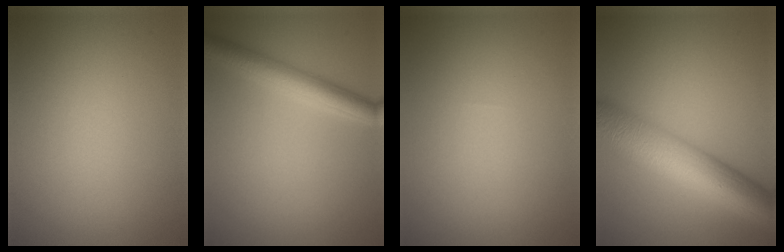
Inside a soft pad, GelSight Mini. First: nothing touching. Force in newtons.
{"total": 4.0, "press": 4.0, "slide": 0.3}
{"total": 0.0}
{"total": 10.6, "press": 10.6, "slide": 0.4}